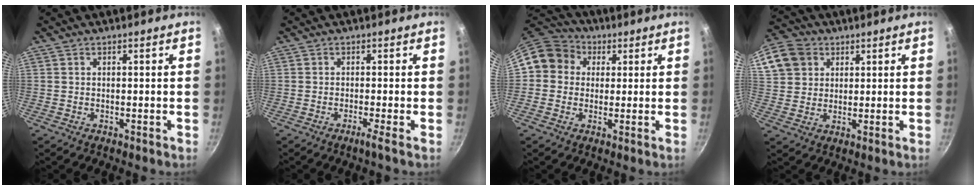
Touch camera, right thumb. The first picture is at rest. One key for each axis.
{"total": 1.7, "fx": -1.0, "fy": -0.6, "fz": 1.3, "tx": -0.033, "ty": 0.003, "tz": -0.019}
{"total": 9.9, "fx": 2.4, "fy": 8.9, "fz": 3.6, "tx": -0.035, "ty": 0.019, "tz": 0.020}
{"total": 14.3, "fx": 5.7, "fy": 11.8, "fz": 5.8, "tx": -0.123, "ty": 0.026, "tz": 0.105}